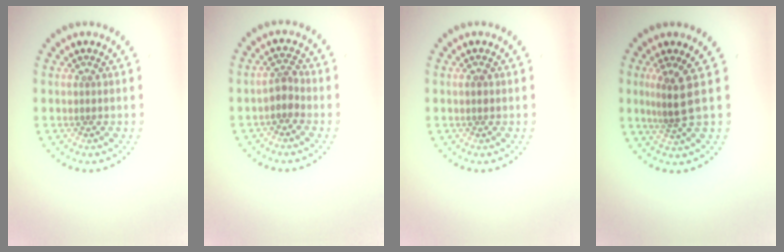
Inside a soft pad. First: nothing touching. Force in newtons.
{"total": 1.6, "press": 1.3, "slide": 0.9}
{"total": 0.7, "press": 0.7, "slide": 0.1}
{"total": 2.6, "press": 1.8, "slide": 1.9}